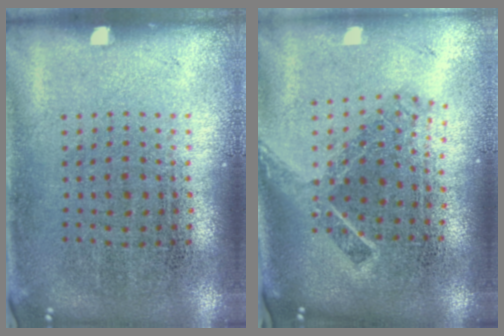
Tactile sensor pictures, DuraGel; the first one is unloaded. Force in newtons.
{"total": 2.1, "press": 1.5, "slide": 1.5}